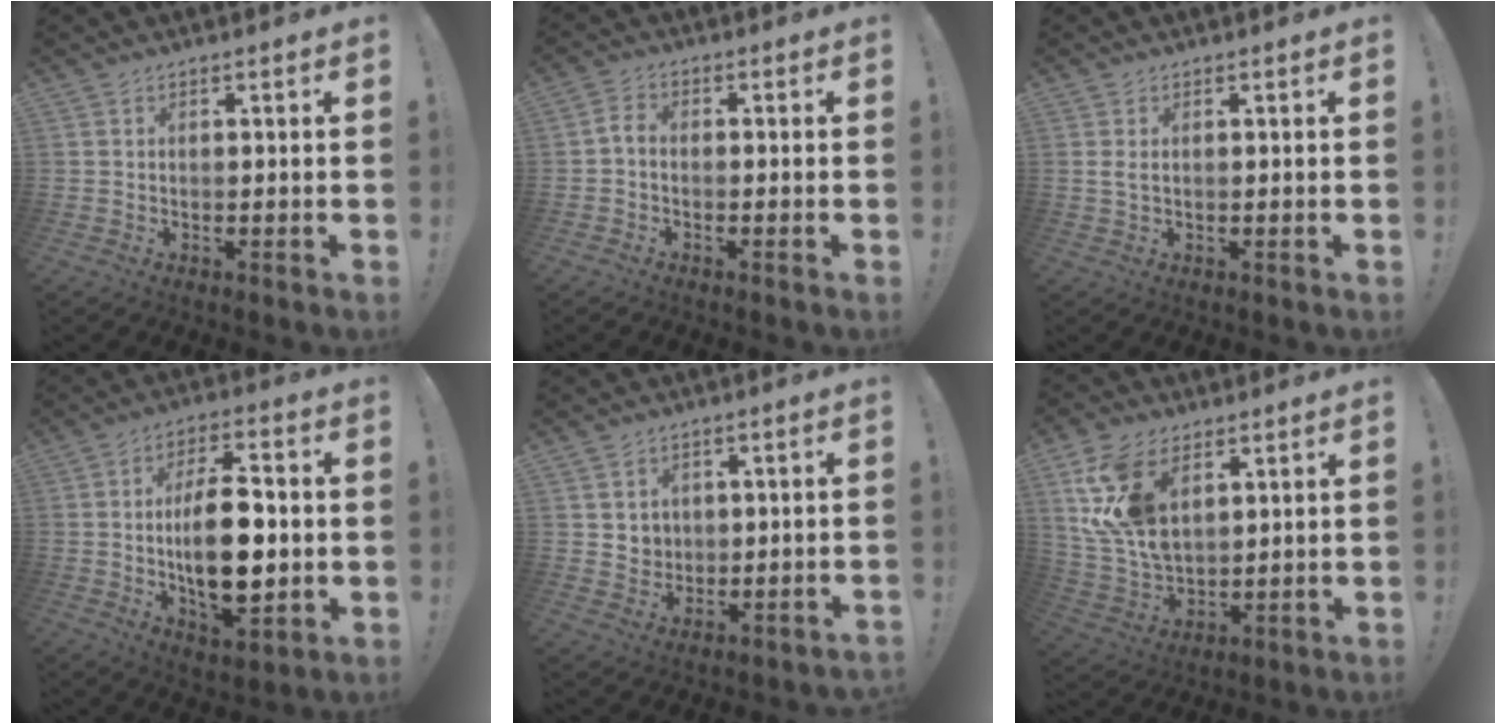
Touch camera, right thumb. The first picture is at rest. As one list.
[{"total": 2.9, "force": [-1.2, 1.7, 2.0], "torque": [-0.042, 0.008, -0.023]}, {"total": 1.6, "force": [0.5, 0.5, 1.4], "torque": [-0.021, -0.002, 0.008]}, {"total": 17.3, "force": [-1.0, 8.1, 15.2], "torque": [-0.264, -0.003, -0.019]}, {"total": 4.7, "force": [1.2, 4.4, 0.8], "torque": [-0.012, -0.004, 0.028]}, {"total": 16.4, "force": [7.0, 10.1, 10.9], "torque": [-0.219, -0.025, 0.132]}]